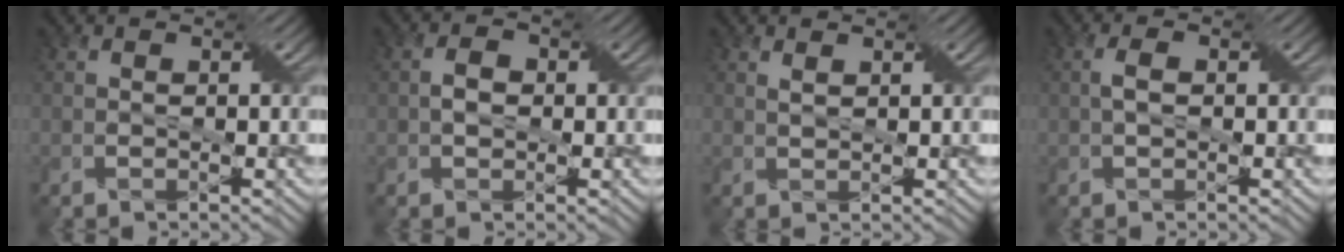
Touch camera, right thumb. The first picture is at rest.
{"total": 2.0, "force": [-0.2, 1.4, 1.3], "torque": [-0.029, 0.003, -0.007]}
{"total": 0.8, "force": [0.6, 0.1, 0.5], "torque": [-0.019, 0.002, 0.014]}
{"total": 1.5, "force": [0.0, 0.7, 1.3], "torque": [-0.031, 0.006, 0.000]}